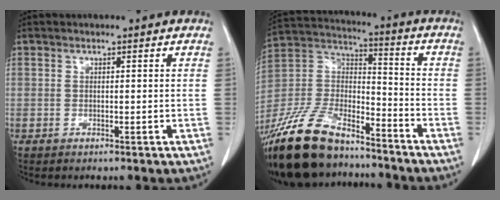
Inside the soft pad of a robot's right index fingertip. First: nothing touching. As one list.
[{"total": 19.4, "force": [-15.6, 7.0, 9.2], "torque": [-0.212, 0.003, -0.291]}]